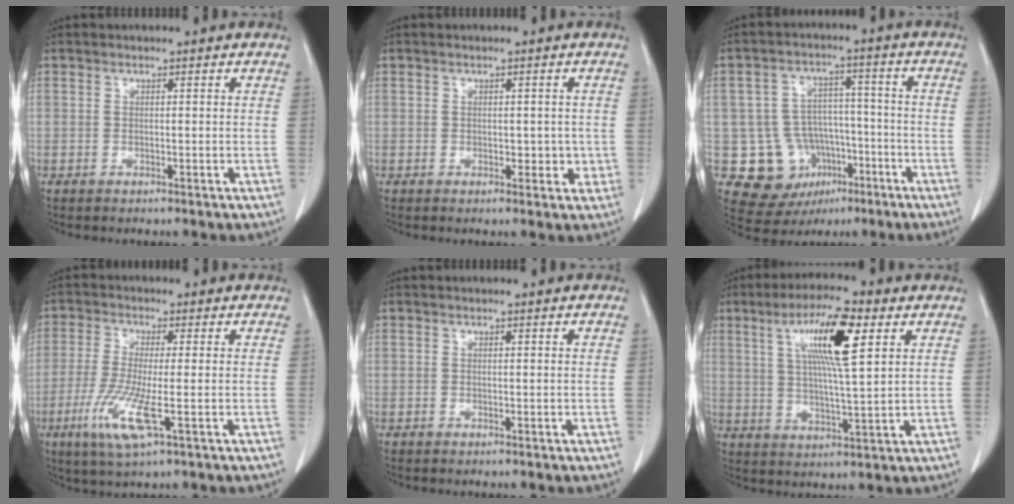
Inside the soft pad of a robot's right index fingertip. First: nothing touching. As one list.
[{"total": 3.0, "force": [-0.3, 1.9, 2.3], "torque": [-0.020, 0.003, 0.001]}, {"total": 11.4, "force": [-4.1, 10.1, 3.6], "torque": [-0.061, 0.038, -0.048]}, {"total": 8.3, "force": [-3.0, 0.6, 7.7], "torque": [-0.163, -0.026, -0.060]}, {"total": 0.0}, {"total": 11.7, "force": [4.5, 1.2, 10.7], "torque": [-0.192, 0.011, 0.078]}]